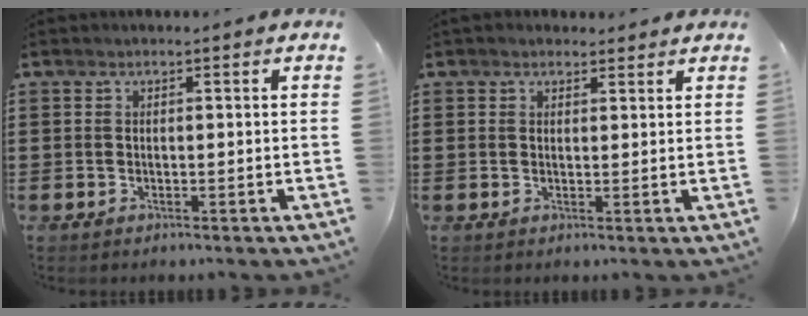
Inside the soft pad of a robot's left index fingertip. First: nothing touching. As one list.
[{"total": 1.7, "force": [1.5, 0.7, 0.2], "torque": [-0.007, 0.005, 0.030]}]